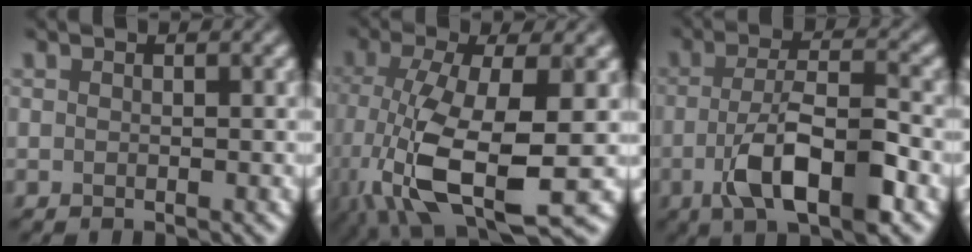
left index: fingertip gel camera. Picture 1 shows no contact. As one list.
[{"total": 11.1, "force": [-3.4, 4.1, 9.8], "torque": [-0.216, -0.032, -0.053]}, {"total": 7.8, "force": [-2.8, 2.6, 6.8], "torque": [-0.129, 0.000, -0.048]}]